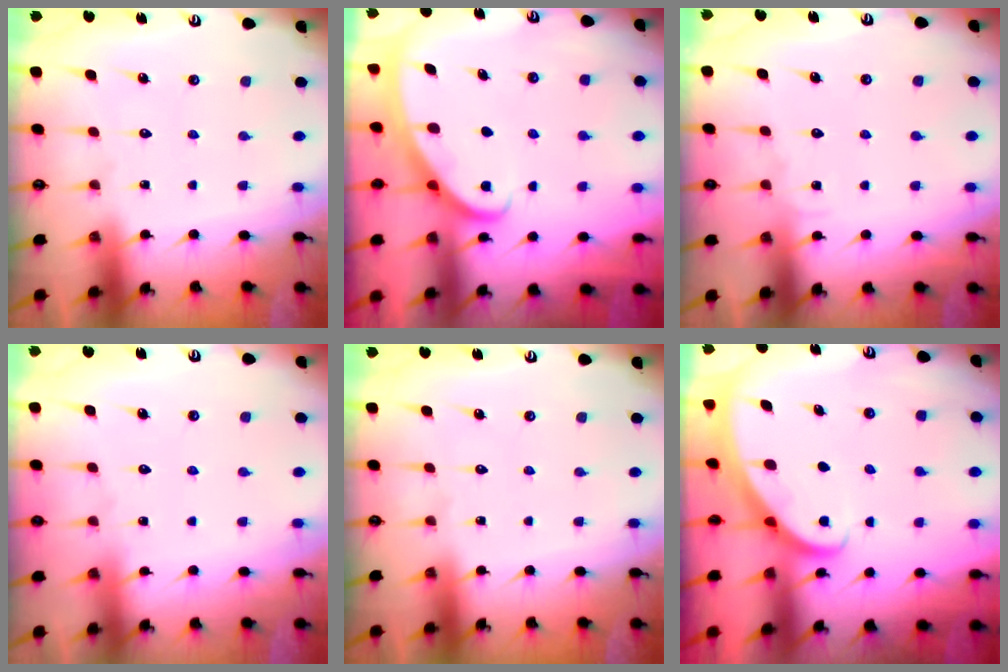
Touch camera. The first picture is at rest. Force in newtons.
{"total": 2.8, "press": 2.7, "slide": 0.4}
{"total": 2.9, "press": 2.9, "slide": 0.3}
{"total": 2.2, "press": 2.2, "slide": 0.3}
{"total": 0.0}
{"total": 2.7, "press": 2.7, "slide": 0.3}